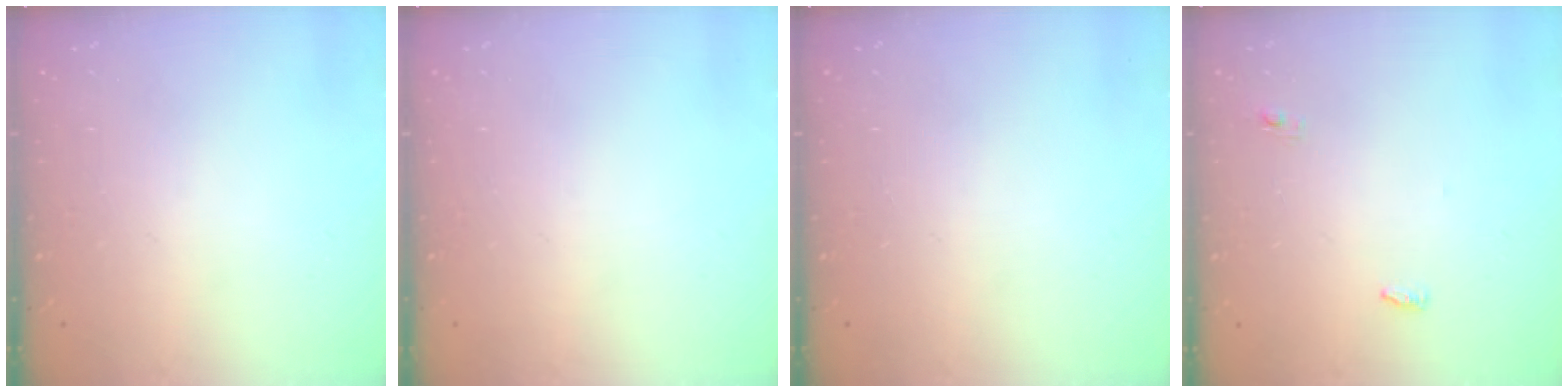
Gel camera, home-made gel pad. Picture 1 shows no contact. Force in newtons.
{"total": 0.0}
{"total": 0.0}
{"total": 3.4, "press": 3.3, "slide": 0.9}